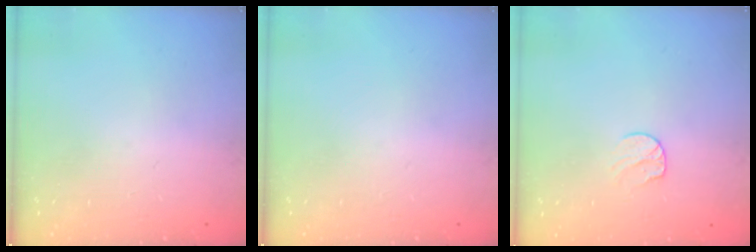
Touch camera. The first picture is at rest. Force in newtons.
{"total": 0.0}
{"total": 6.4, "press": 6.4, "slide": 0.6}